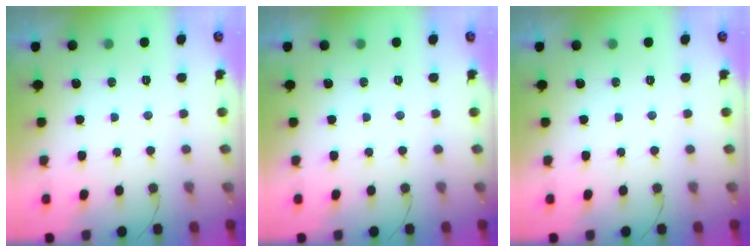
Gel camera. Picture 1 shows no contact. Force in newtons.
{"total": 0.0}
{"total": 0.0}